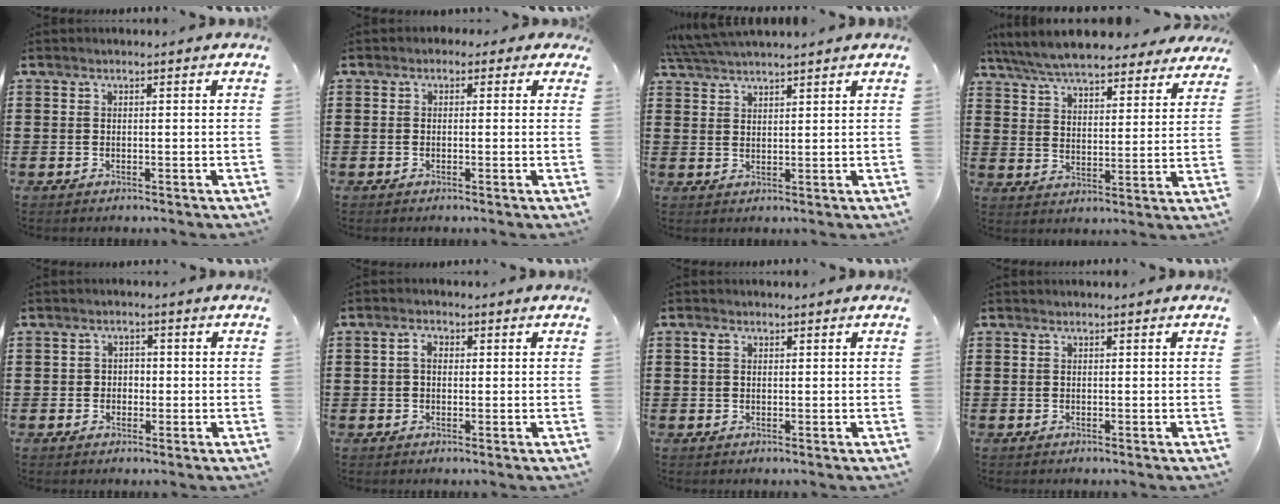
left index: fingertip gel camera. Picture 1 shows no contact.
{"total": 1.2, "force": [-0.5, 1.0, 0.4], "torque": [-0.011, 0.006, -0.012]}
{"total": 4.2, "force": [4.0, 0.0, 1.2], "torque": [-0.034, -0.005, 0.075]}
{"total": 7.5, "force": [7.2, 0.6, 2.2], "torque": [-0.072, -0.031, 0.129]}
{"total": 1.8, "force": [-0.5, 1.6, 0.5], "torque": [-0.015, 0.006, -0.014]}
{"total": 2.3, "force": [0.3, 1.6, 1.6], "torque": [-0.035, 0.011, 0.003]}
{"total": 1.4, "force": [0.5, 0.9, 1.0], "torque": [-0.022, 0.006, 0.008]}
{"total": 0.0}